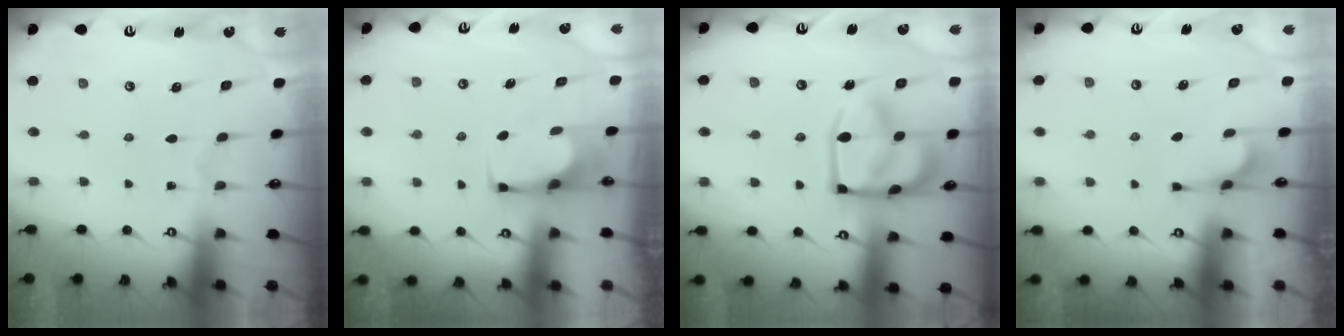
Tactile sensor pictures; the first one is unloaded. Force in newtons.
{"total": 2.3, "press": 2.3, "slide": 0.4}
{"total": 17.2, "press": 17.1, "slide": 1.7}
{"total": 2.8, "press": 2.7, "slide": 0.8}